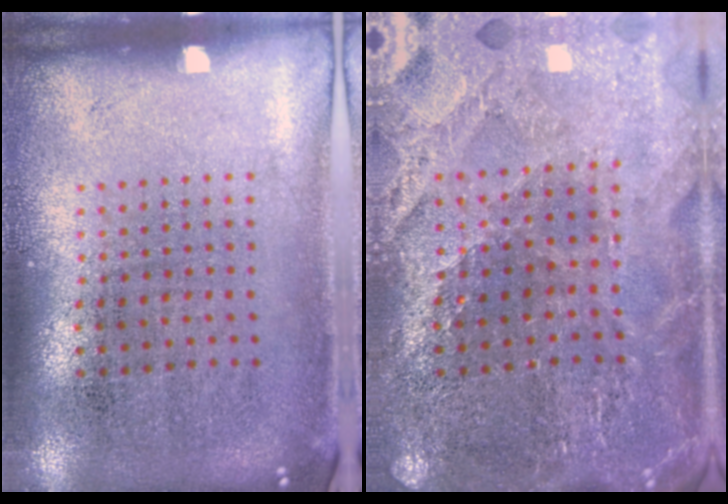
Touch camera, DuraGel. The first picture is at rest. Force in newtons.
{"total": 2.7, "press": 2.7, "slide": 0.4}